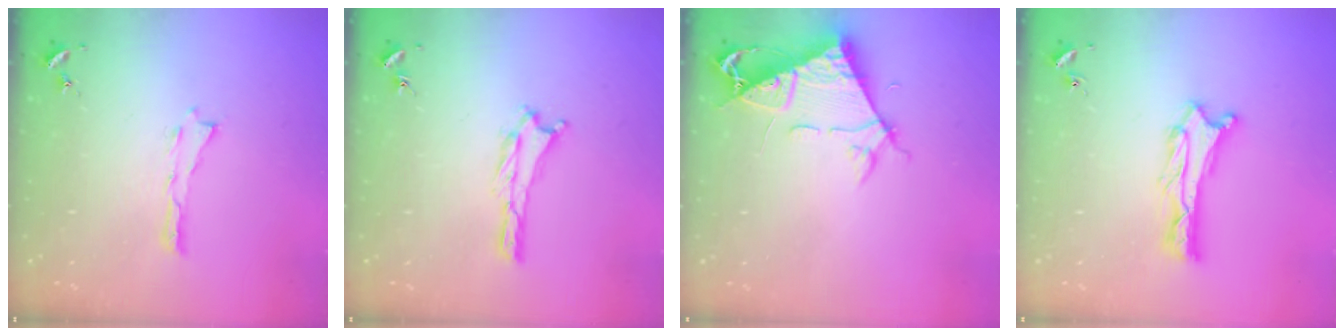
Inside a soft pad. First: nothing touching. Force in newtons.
{"total": 1.2, "press": 1.1, "slide": 0.2}
{"total": 7.6, "press": 7.6, "slide": 0.9}
{"total": 1.2, "press": 1.1, "slide": 0.1}